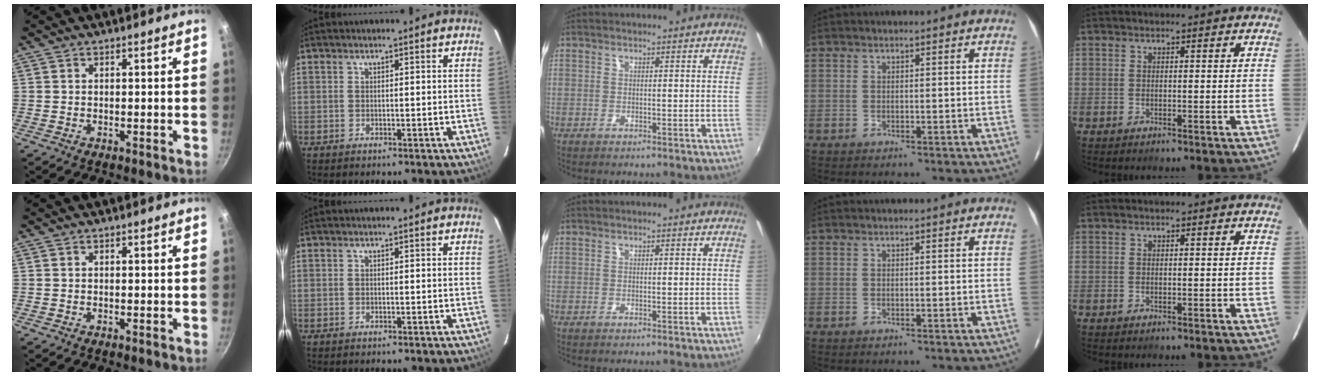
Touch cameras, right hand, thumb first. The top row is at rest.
{}